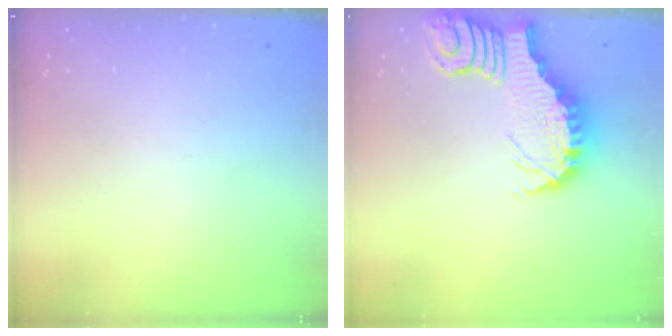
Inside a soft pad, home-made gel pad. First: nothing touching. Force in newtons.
{"total": 3.0, "press": 2.9, "slide": 0.6}